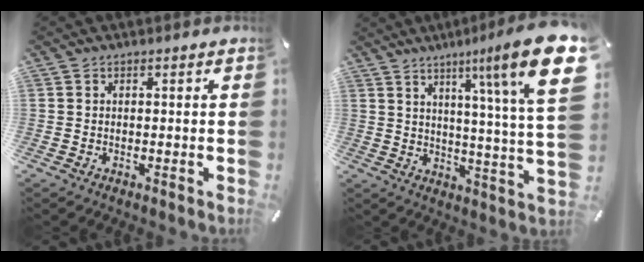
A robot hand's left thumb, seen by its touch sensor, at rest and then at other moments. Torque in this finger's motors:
{"motor_torque": [2.30, 2.28, 1.92, -0.85, 0.27]}